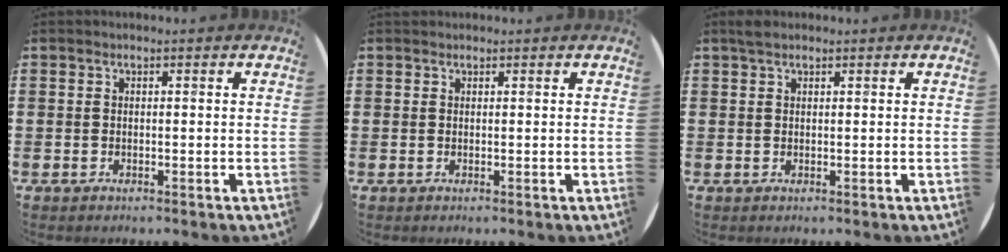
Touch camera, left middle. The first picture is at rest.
{"total": 0.0}
{"total": 1.2, "force": [1.0, 0.5, 0.4], "torque": [-0.003, 0.001, 0.016]}